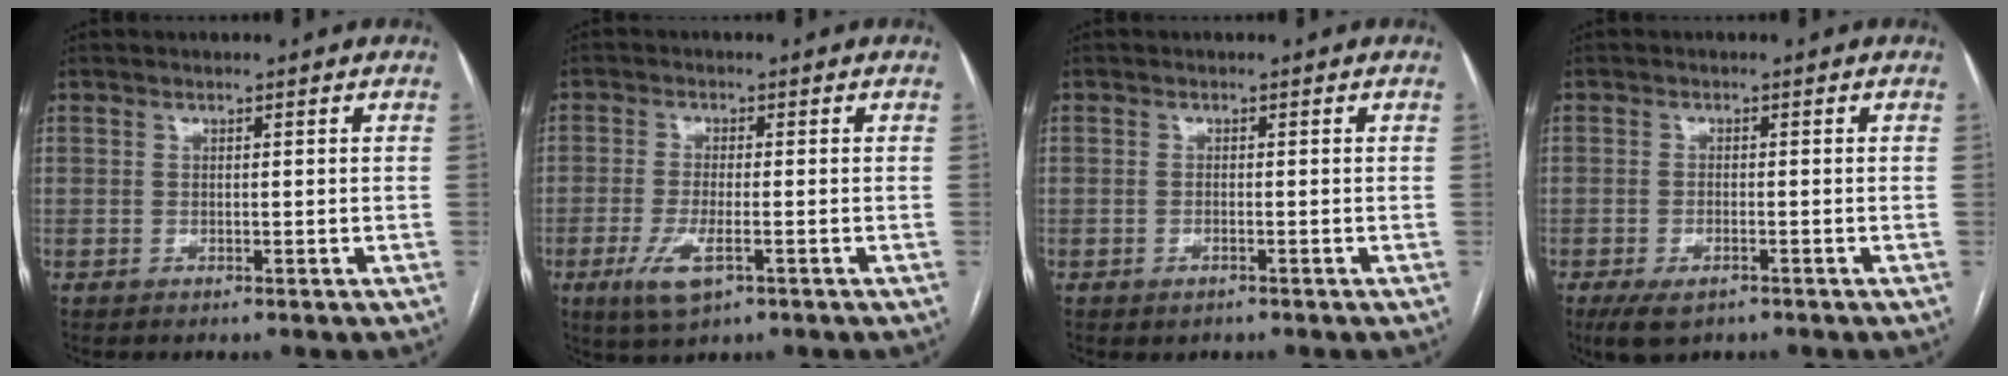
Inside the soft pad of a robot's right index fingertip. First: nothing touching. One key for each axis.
{"total": 5.8, "fx": -2.6, "fy": 1.6, "fz": 4.9, "tx": -0.103, "ty": -0.012, "tz": -0.041}
{"total": 1.0, "fx": -0.6, "fy": 0.5, "fz": 0.7, "tx": -0.013, "ty": -0.001, "tz": -0.004}
{"total": 4.5, "fx": -2.8, "fy": 1.9, "fz": 2.9, "tx": -0.057, "ty": -0.008, "tz": -0.042}